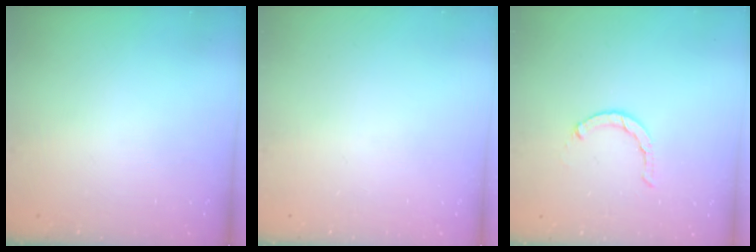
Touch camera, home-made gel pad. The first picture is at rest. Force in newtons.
{"total": 0.0}
{"total": 1.2, "press": 1.2, "slide": 0.2}